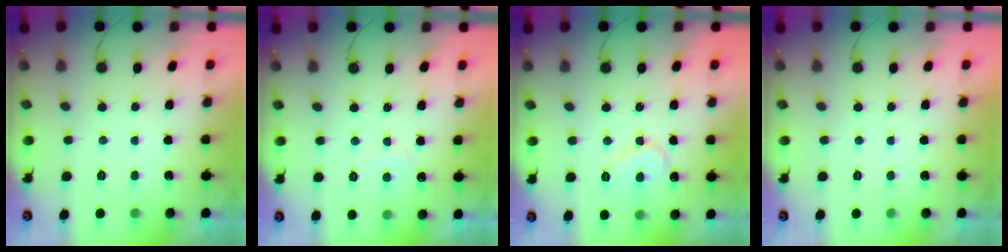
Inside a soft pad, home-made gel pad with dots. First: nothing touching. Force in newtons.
{"total": 4.0, "press": 4.0, "slide": 0.2}
{"total": 8.0, "press": 7.9, "slide": 0.7}
{"total": 1.8, "press": 1.8, "slide": 0.1}